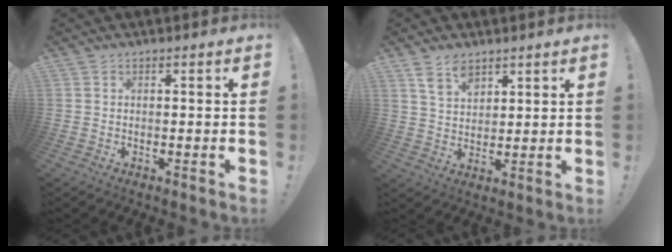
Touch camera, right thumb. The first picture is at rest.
{"total": 7.3, "force": [4.9, 4.2, 3.5], "torque": [-0.058, -0.024, 0.093]}